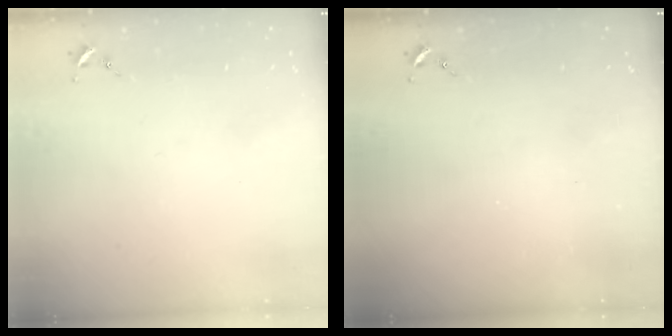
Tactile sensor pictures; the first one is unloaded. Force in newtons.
{"total": 0.0}